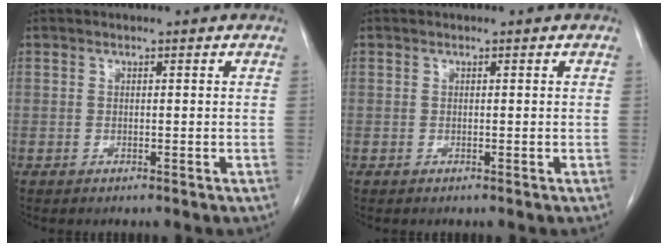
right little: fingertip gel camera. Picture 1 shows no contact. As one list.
[{"total": 0.0}]